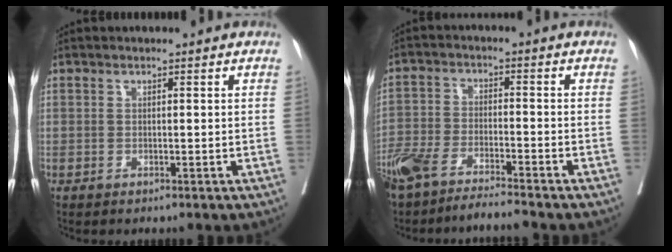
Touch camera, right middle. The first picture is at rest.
{"total": 8.4, "force": [-7.4, 0.7, 4.0], "torque": [-0.075, -0.010, -0.136]}